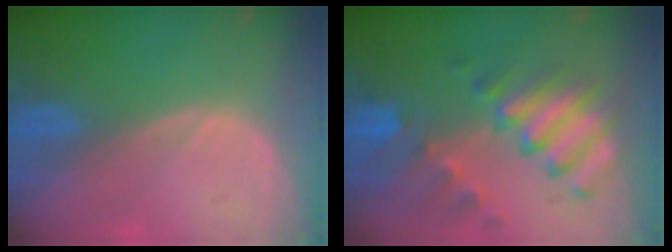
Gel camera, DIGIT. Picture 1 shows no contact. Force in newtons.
{"total": 10.2, "press": 8.9, "slide": 5.0}